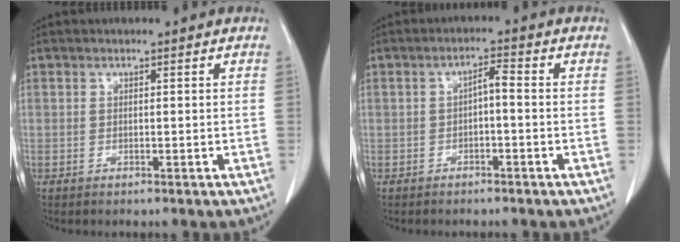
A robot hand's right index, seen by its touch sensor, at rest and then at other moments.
{"total": 2.5, "force": [-0.5, 0.6, 2.3], "torque": [-0.040, 0.014, -0.005]}